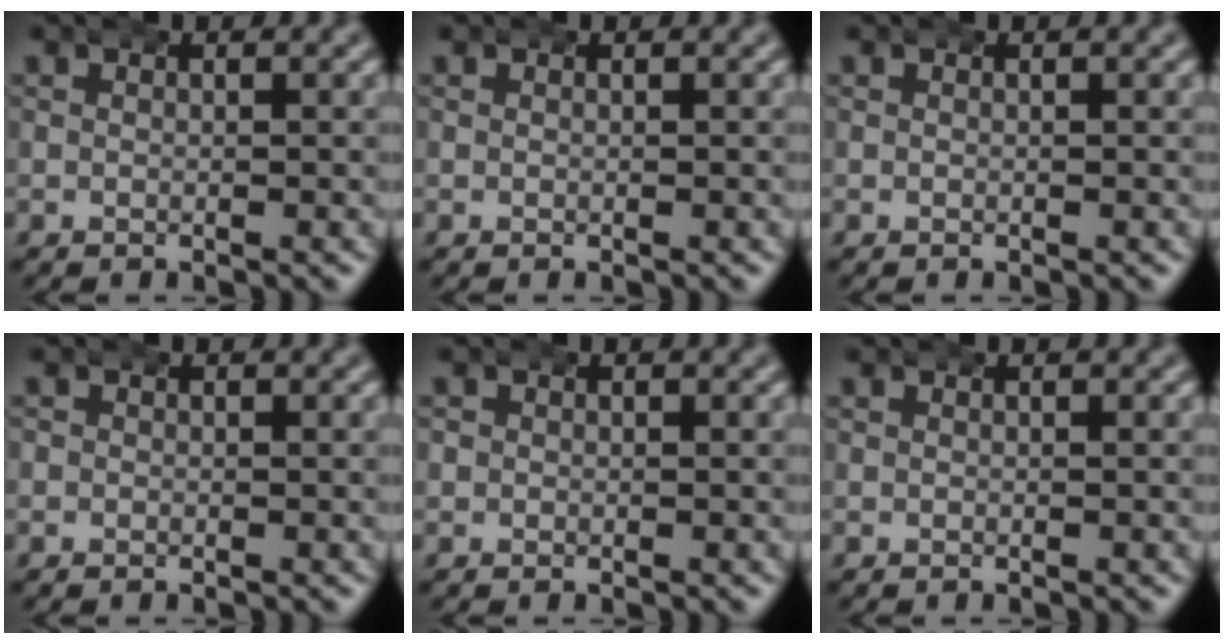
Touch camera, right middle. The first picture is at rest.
{"total": 0.0}
{"total": 0.0}
{"total": 0.8, "force": [-0.3, 0.7, 0.2], "torque": [-0.005, -0.001, -0.006]}
{"total": 1.0, "force": [-0.2, 1.0, 0.2], "torque": [-0.007, -0.001, -0.004]}
{"total": 0.0}